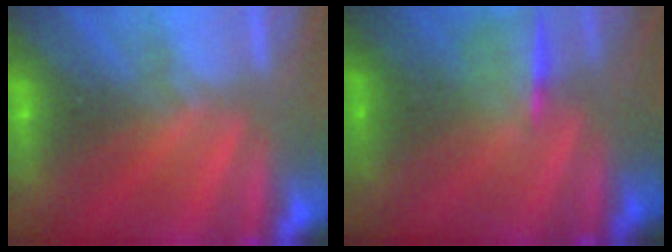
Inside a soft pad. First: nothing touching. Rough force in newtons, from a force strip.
{"total": 1.1}